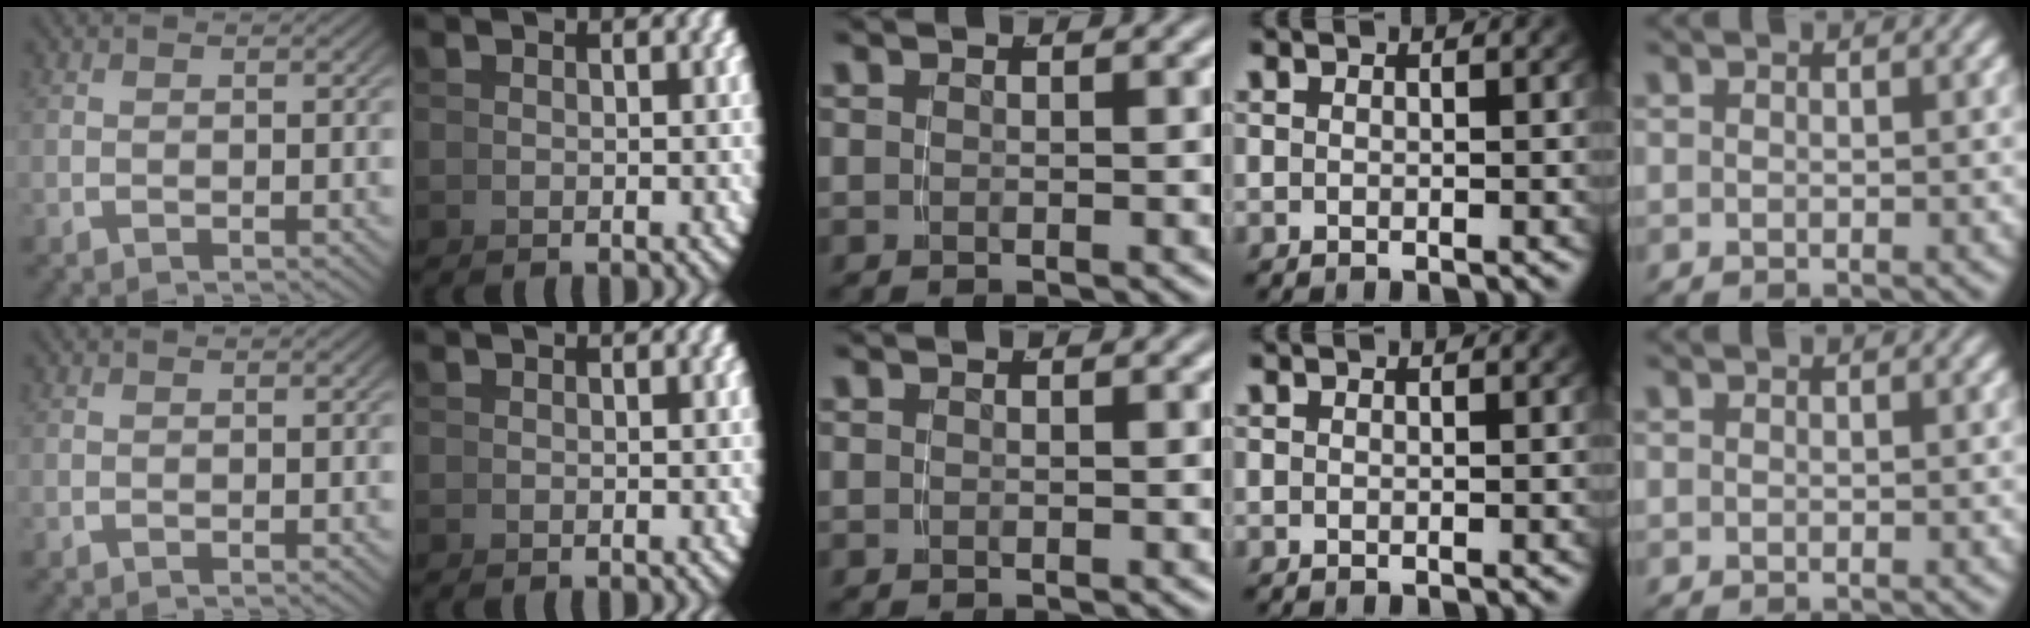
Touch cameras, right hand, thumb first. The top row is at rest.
{}